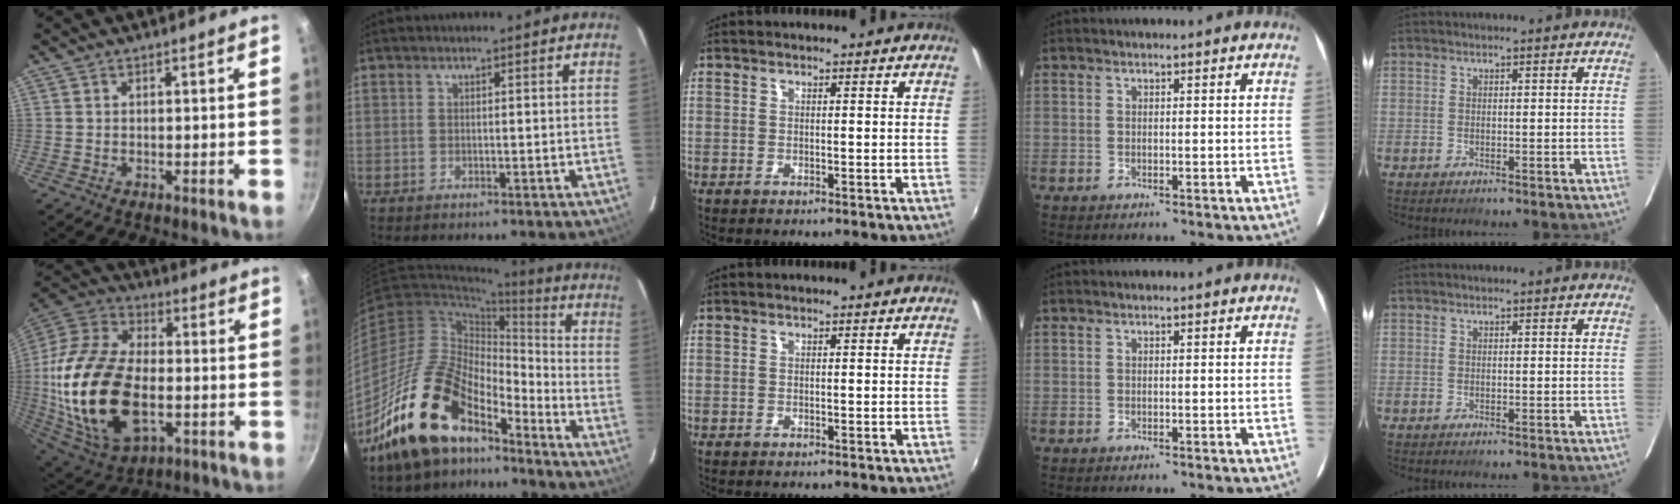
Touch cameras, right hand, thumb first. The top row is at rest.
{"thumb": {"total": 26.9, "force": [-3.7, 15.9, 21.4], "torque": [-0.429, 0.019, -0.062]}, "index": {"total": 17.7, "force": [-13.4, 7.3, 8.9], "torque": [-0.169, 0.011, -0.246]}}